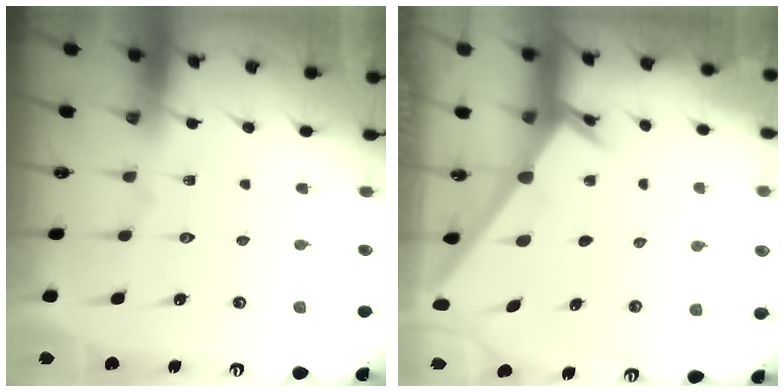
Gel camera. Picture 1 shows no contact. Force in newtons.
{"total": 2.3, "press": 2.3, "slide": 0.2}